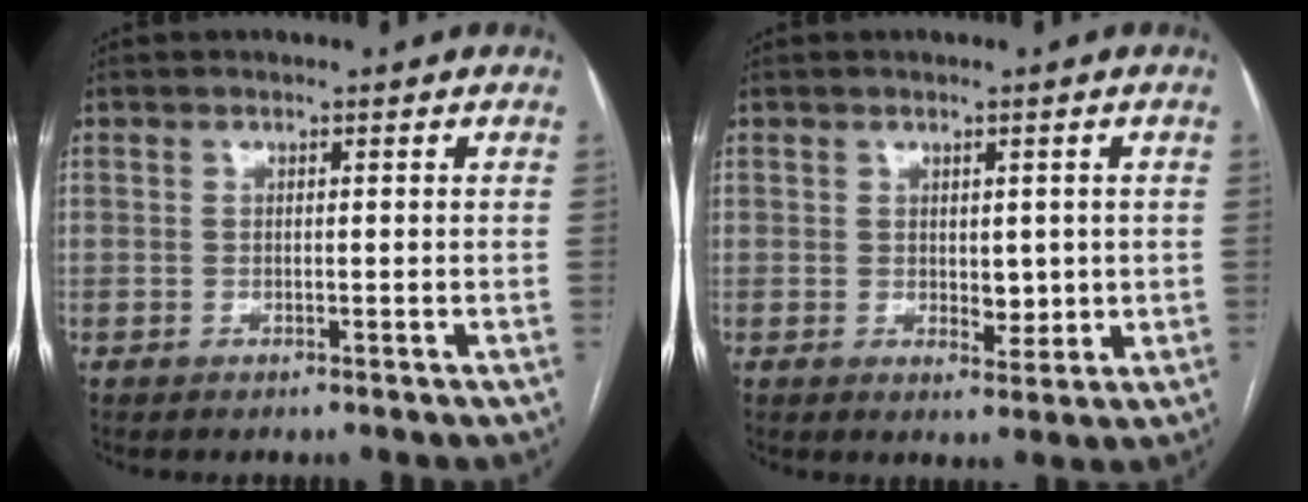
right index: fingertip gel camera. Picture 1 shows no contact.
{"total": 3.5, "force": [0.2, 2.1, 2.8], "torque": [-0.034, -0.005, 0.010]}